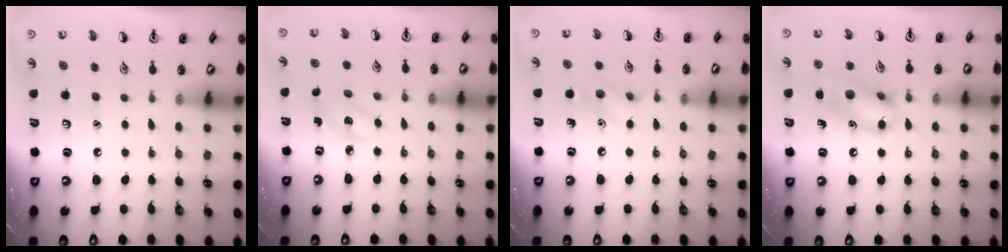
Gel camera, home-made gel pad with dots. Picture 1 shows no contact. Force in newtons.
{"total": 2.7, "press": 2.6, "slide": 0.9}
{"total": 5.1, "press": 4.9, "slide": 1.3}
{"total": 11.1, "press": 10.9, "slide": 1.9}